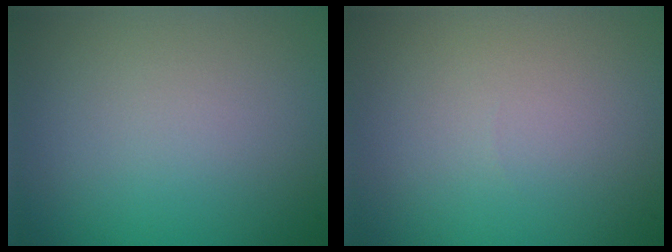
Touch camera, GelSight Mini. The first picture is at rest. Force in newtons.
{"total": 0.0}